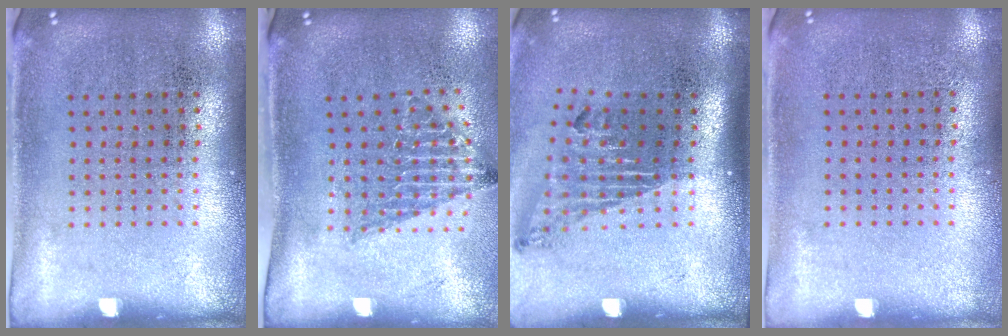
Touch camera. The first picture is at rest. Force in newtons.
{"total": 1.3, "press": 1.0, "slide": 0.9}
{"total": 1.7, "press": 1.1, "slide": 1.3}
{"total": 0.0}